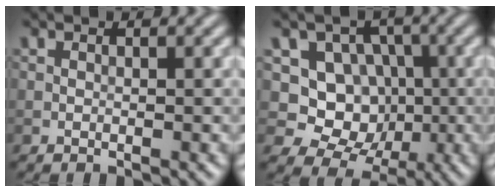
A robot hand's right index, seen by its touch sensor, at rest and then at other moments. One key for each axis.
{"total": 7.5, "fx": 0.2, "fy": 6.9, "fz": 3.0, "tx": -0.039, "ty": 0.006, "tz": -0.021}